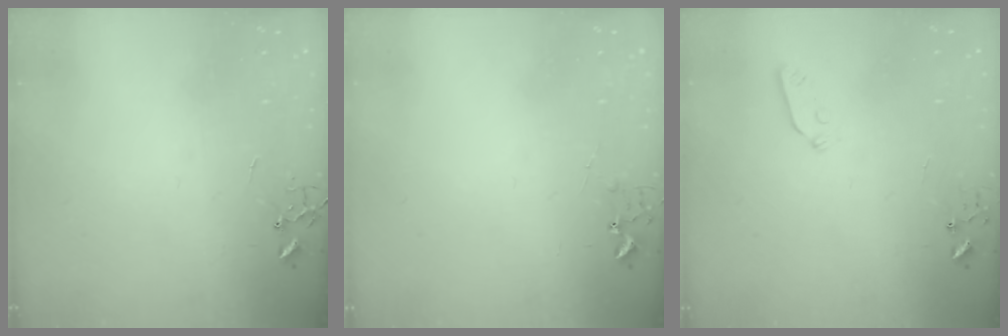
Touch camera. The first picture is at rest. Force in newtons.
{"total": 5.4, "press": 5.4, "slide": 0.7}
{"total": 3.7, "press": 3.7, "slide": 0.4}